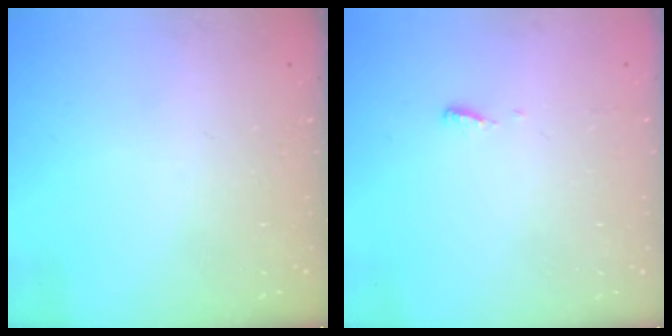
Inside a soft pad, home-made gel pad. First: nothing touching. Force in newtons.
{"total": 3.7, "press": 3.7, "slide": 0.4}